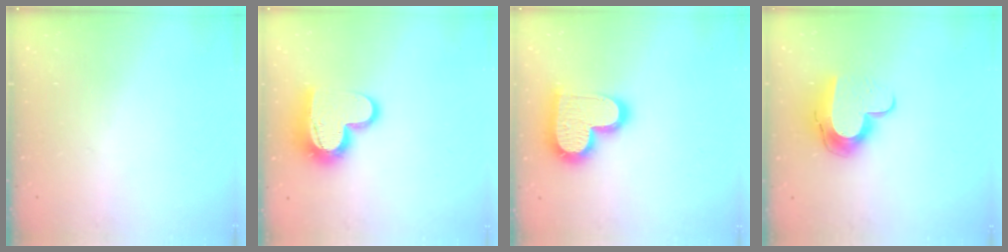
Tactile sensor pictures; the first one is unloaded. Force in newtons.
{"total": 14.7, "press": 14.6, "slide": 1.1}
{"total": 17.5, "press": 17.4, "slide": 1.3}
{"total": 12.1, "press": 12.0, "slide": 0.9}